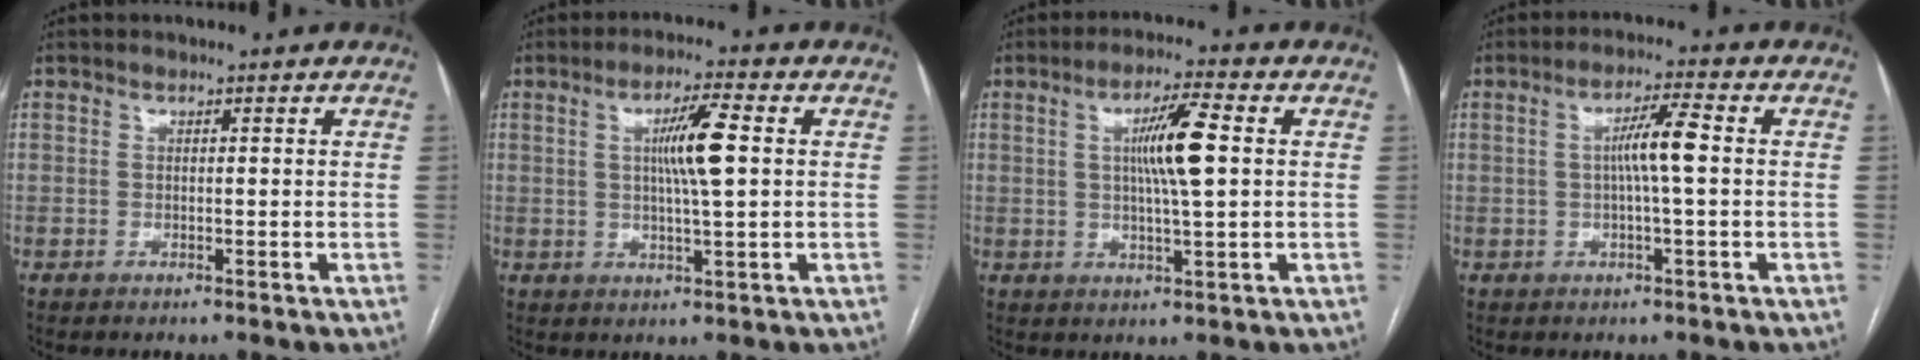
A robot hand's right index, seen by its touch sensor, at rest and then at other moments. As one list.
[{"total": 7.2, "force": [1.3, 0.4, 7.1], "torque": [-0.125, 0.003, 0.021]}, {"total": 8.2, "force": [1.4, 0.5, 8.1], "torque": [-0.143, 0.004, 0.024]}, {"total": 5.6, "force": [0.4, 0.2, 5.6], "torque": [-0.100, 0.010, 0.007]}]